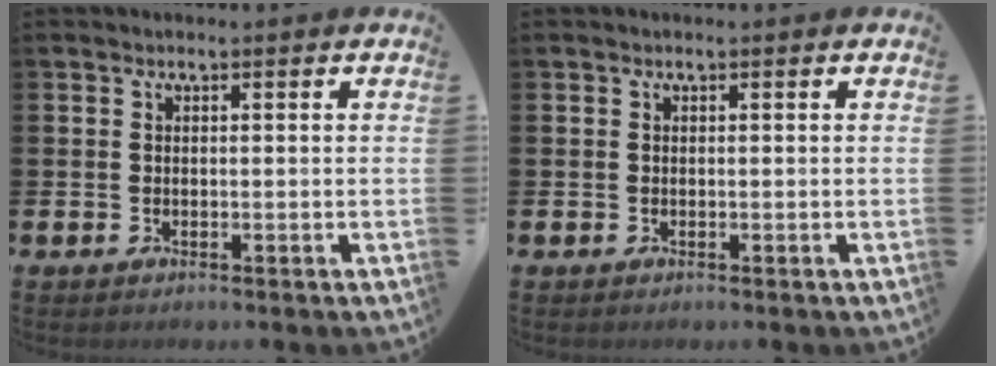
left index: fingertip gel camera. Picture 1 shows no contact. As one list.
[{"total": 0.0}]